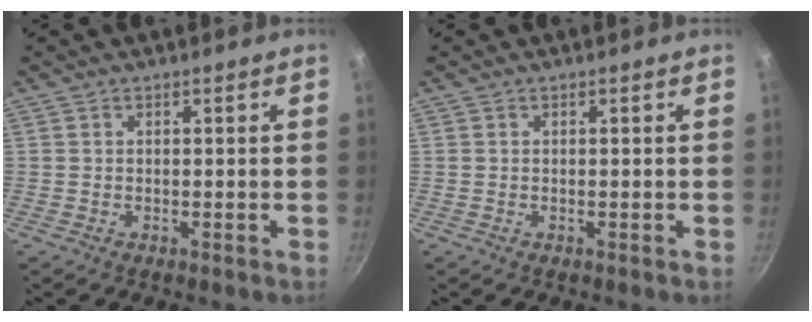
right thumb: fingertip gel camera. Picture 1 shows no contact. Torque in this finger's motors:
{"motor_torque": [0.00, 0.00, 0.00, 0.00, 0.00]}